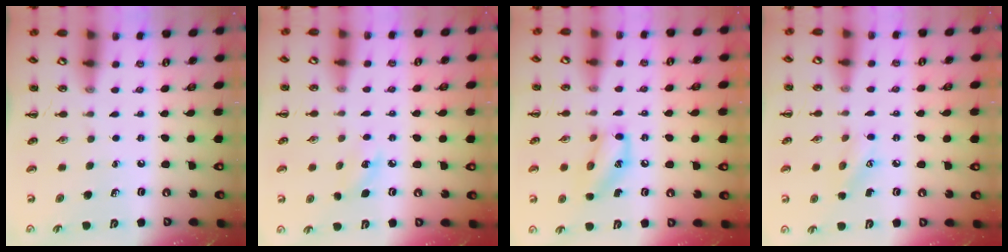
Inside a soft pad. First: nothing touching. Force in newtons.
{"total": 6.7, "press": 6.5, "slide": 1.8}
{"total": 12.0, "press": 11.8, "slide": 2.2}
{"total": 6.5, "press": 6.4, "slide": 1.2}